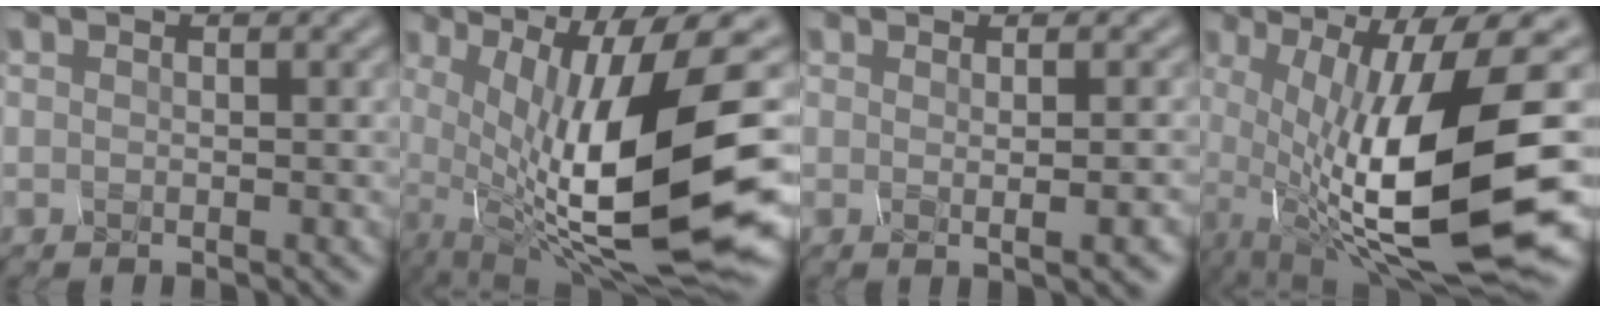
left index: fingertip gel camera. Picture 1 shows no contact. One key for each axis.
{"total": 12.8, "fx": -1.2, "fy": 3.0, "fz": 12.3, "tx": -0.232, "ty": -0.018, "tz": 0.006}
{"total": 2.9, "fx": -0.1, "fy": 0.9, "fz": 2.8, "tx": -0.016, "ty": 0.015, "tz": 0.001}
{"total": 12.7, "fx": -1.7, "fy": 2.6, "fz": 12.3, "tx": -0.235, "ty": -0.015, "tz": -0.002}